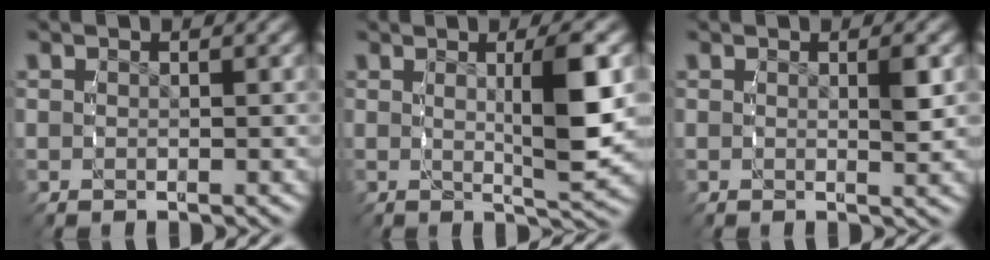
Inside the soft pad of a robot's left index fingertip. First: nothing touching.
{"total": 5.2, "force": [0.8, 0.4, 5.1], "torque": [-0.070, -0.001, 0.010]}
{"total": 1.4, "force": [0.4, -0.4, 1.2], "torque": [-0.016, -0.002, 0.004]}